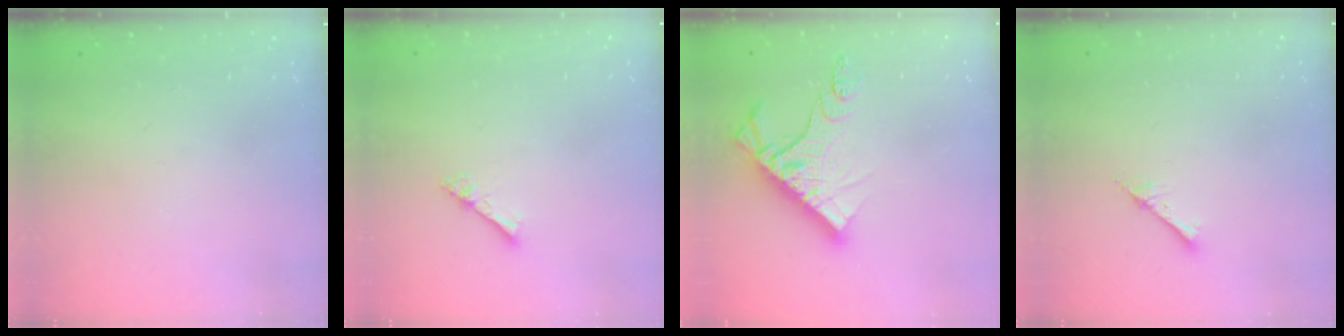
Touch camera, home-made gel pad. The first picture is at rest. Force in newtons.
{"total": 1.8, "press": 1.8, "slide": 0.1}
{"total": 11.8, "press": 11.8, "slide": 1.1}
{"total": 2.5, "press": 2.5, "slide": 0.2}